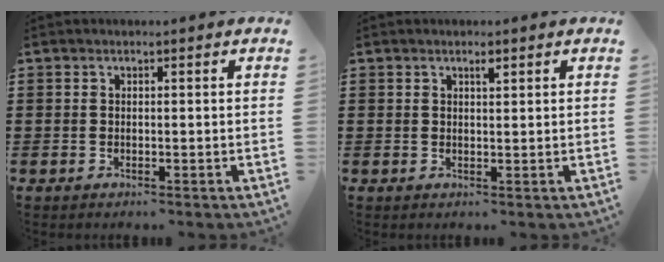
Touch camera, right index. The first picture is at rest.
{"total": 1.0, "force": [0.7, 0.2, 0.7], "torque": [-0.015, 0.000, 0.012]}